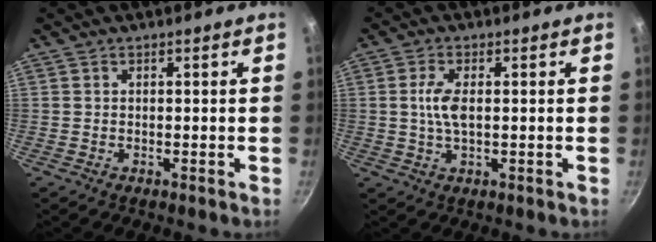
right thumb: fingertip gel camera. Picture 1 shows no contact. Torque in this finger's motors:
{"motor_torque": [0.81, 1.01, 1.24, 0.44, 0.11]}